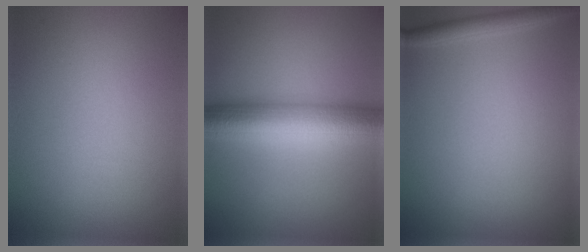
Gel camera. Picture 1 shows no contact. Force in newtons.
{"total": 8.9, "press": 8.9, "slide": 0.2}
{"total": 1.8, "press": 1.8, "slide": 0.1}